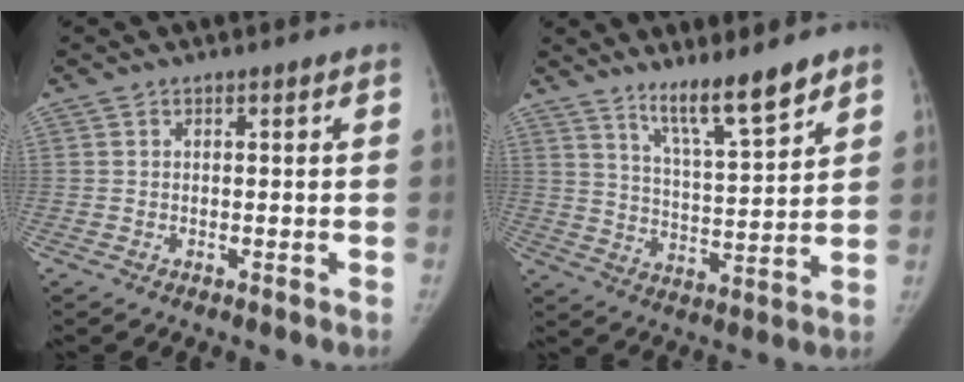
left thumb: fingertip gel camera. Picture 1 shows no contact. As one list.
[{"total": 10.7, "force": [8.2, 1.3, 6.7], "torque": [-0.103, -0.064, 0.148]}]